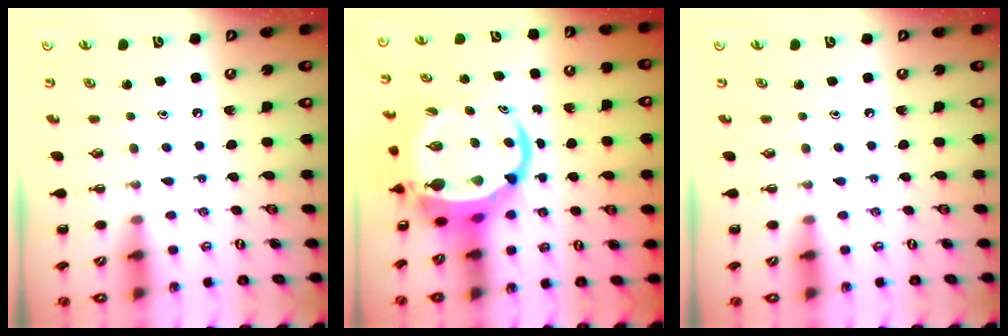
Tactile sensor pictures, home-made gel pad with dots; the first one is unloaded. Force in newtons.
{"total": 11.2, "press": 10.8, "slide": 3.0}
{"total": 0.0}